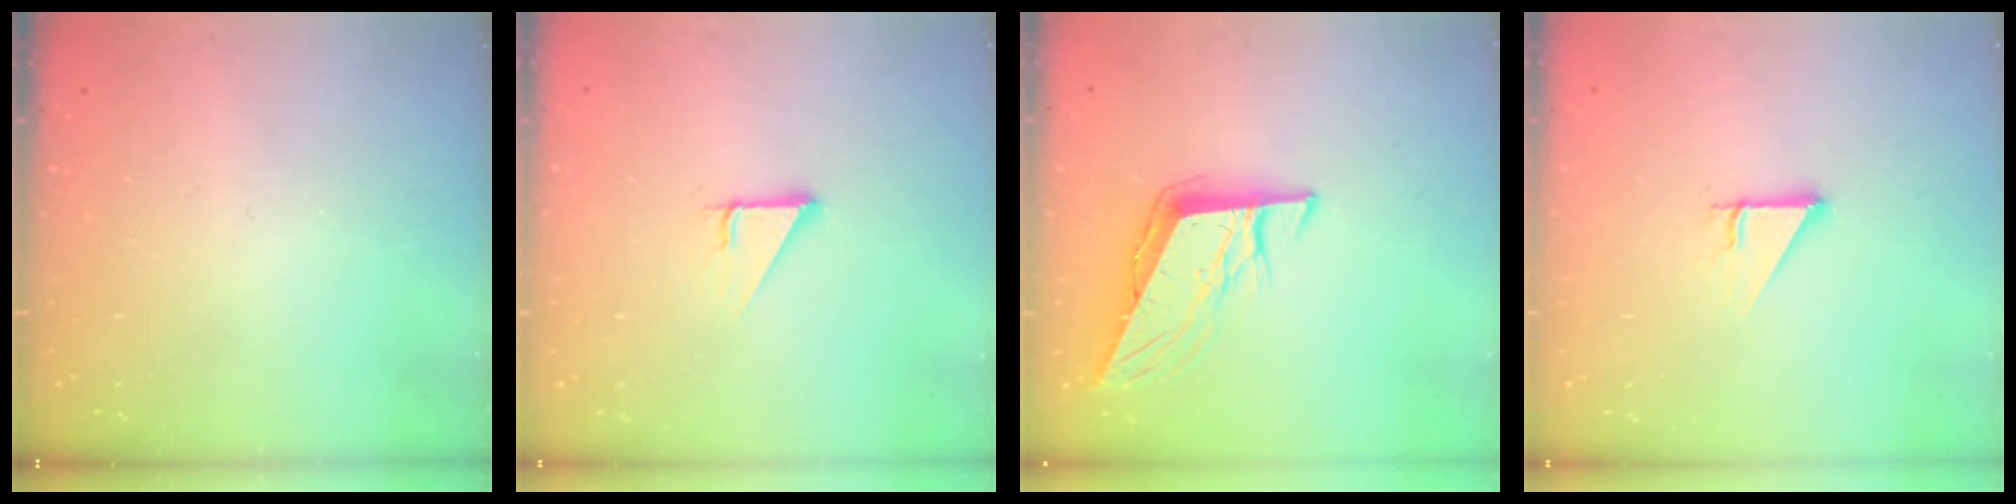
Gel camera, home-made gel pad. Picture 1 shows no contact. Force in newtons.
{"total": 2.7, "press": 2.7, "slide": 0.0}
{"total": 11.0, "press": 10.5, "slide": 3.0}
{"total": 2.5, "press": 2.5, "slide": 0.1}